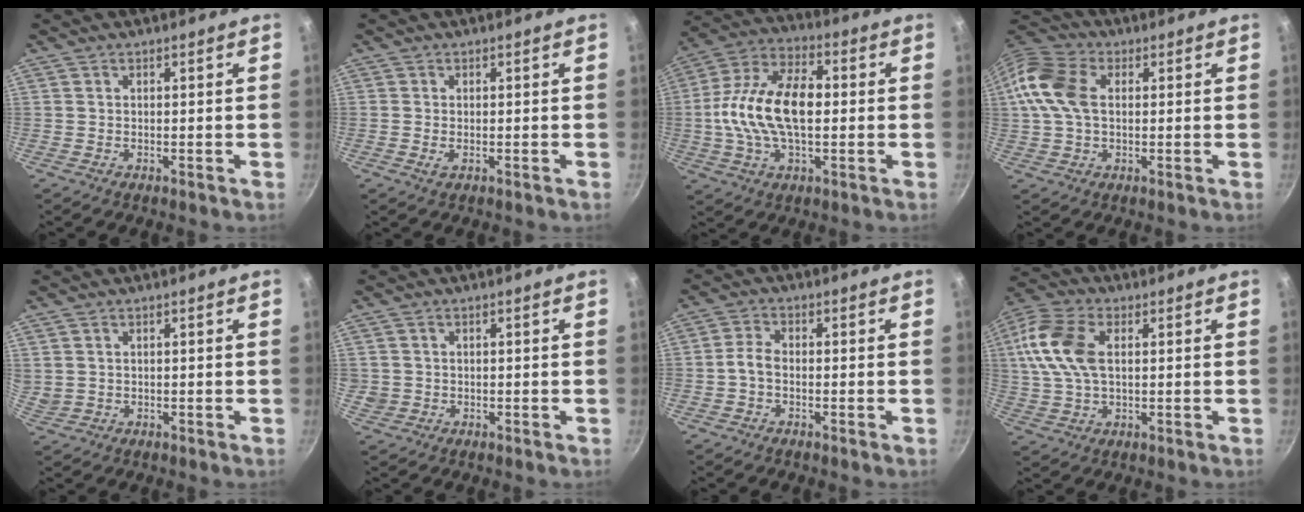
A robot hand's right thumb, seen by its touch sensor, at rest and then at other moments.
{"total": 1.2, "force": [-0.3, 0.6, 1.0], "torque": [-0.023, -0.001, -0.005]}
{"total": 17.5, "force": [-0.1, 9.5, 14.7], "torque": [-0.258, 0.034, -0.017]}
{"total": 11.6, "force": [1.5, 7.7, 8.6], "torque": [-0.167, 0.019, 0.014]}
{"total": 1.7, "force": [0.8, 1.1, 1.0], "torque": [-0.019, 0.002, 0.023]}
{"total": 1.8, "force": [0.0, 1.8, 0.4], "torque": [-0.010, 0.004, 0.005]}
{"total": 3.1, "force": [-1.0, 1.6, 2.4], "torque": [-0.058, 0.017, -0.027]}
{"total": 13.3, "force": [2.3, 7.9, 10.4], "torque": [-0.206, 0.016, 0.034]}